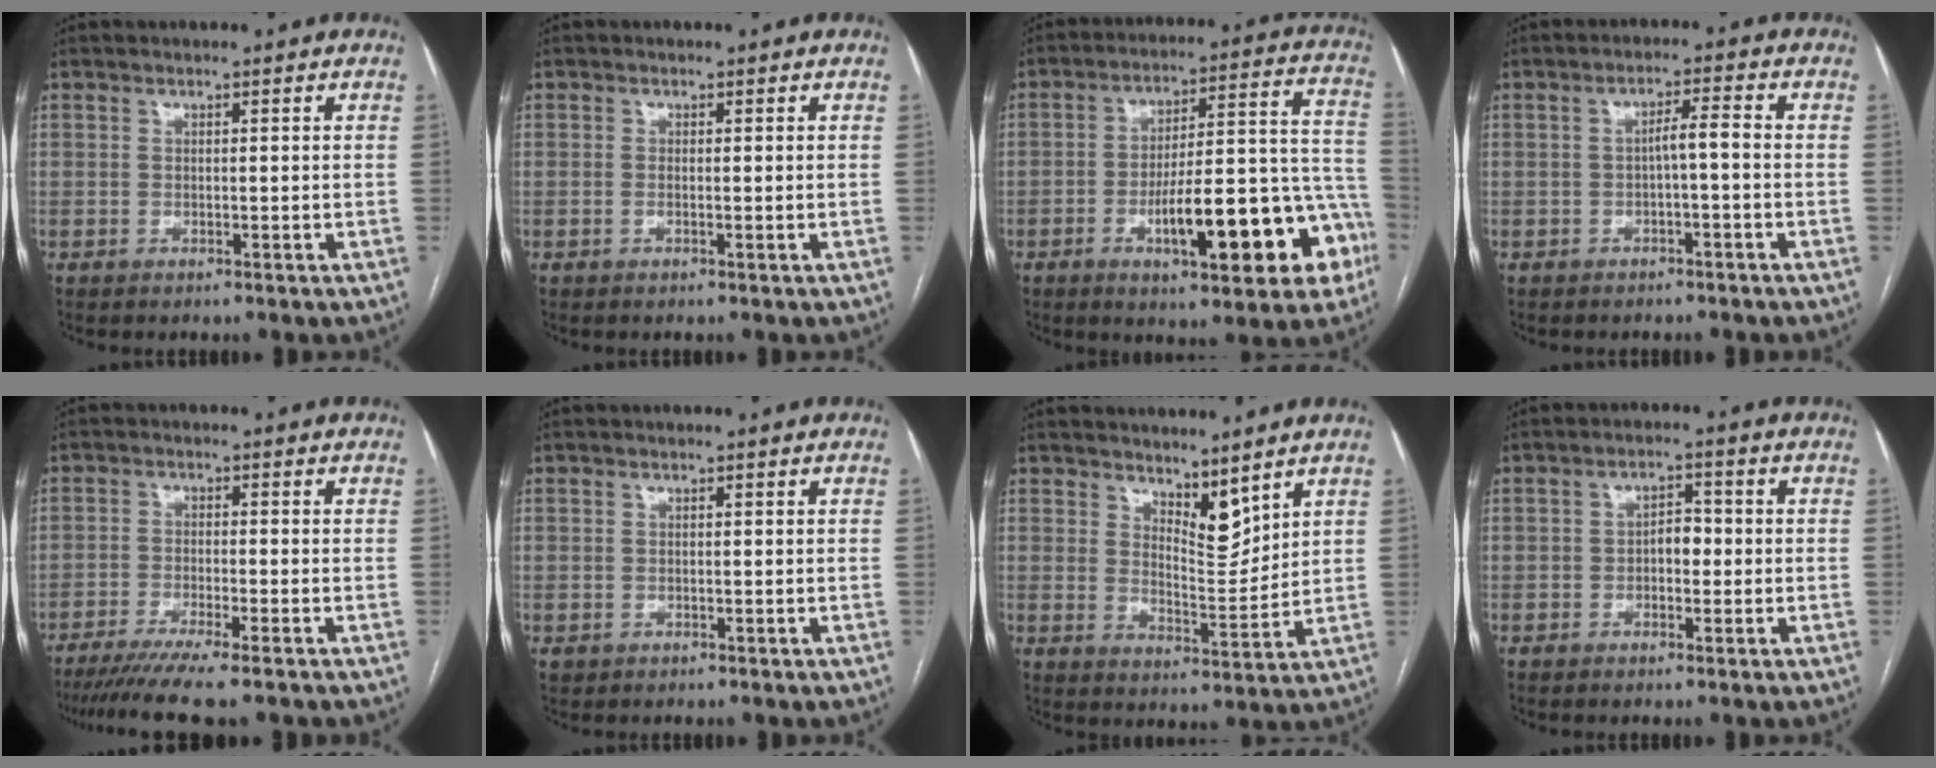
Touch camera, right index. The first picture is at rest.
{"total": 0.6, "force": [-0.1, 0.1, 0.6], "torque": [-0.014, -0.001, -0.002]}
{"total": 19.6, "force": [-7.6, 4.8, 17.4], "torque": [-0.182, 0.041, -0.094]}
{"total": 3.0, "force": [-0.7, 0.2, 2.9], "torque": [-0.046, 0.011, -0.011]}
{"total": 9.7, "force": [-7.8, -0.4, 5.7], "torque": [-0.078, -0.023, -0.124]}
{"total": 0.6, "force": [-0.1, 0.6, 0.0], "torque": [0.000, 0.005, 0.002]}
{"total": 6.1, "force": [4.9, 2.0, 3.0], "torque": [-0.050, -0.012, 0.092]}
{"total": 3.1, "force": [-0.5, 1.8, 2.5], "torque": [-0.033, 0.011, -0.010]}